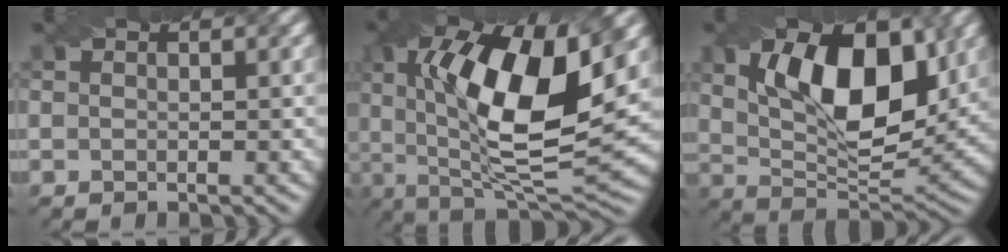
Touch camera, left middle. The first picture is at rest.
{"total": 14.5, "force": [3.0, 5.1, 13.2], "torque": [-0.214, -0.002, 0.045]}
{"total": 11.1, "force": [3.4, 5.3, 9.1], "torque": [-0.146, 0.000, 0.055]}